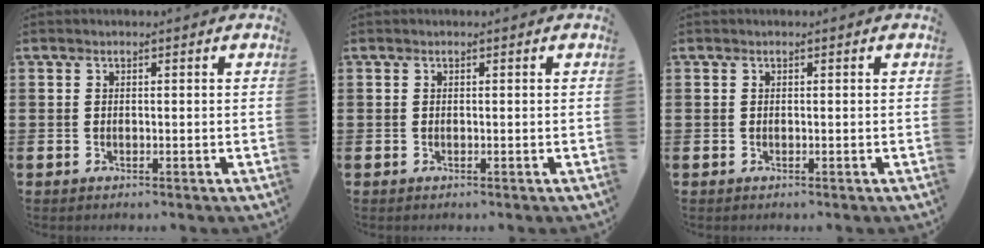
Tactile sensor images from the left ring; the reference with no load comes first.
{"total": 0.0}
{"total": 0.0}